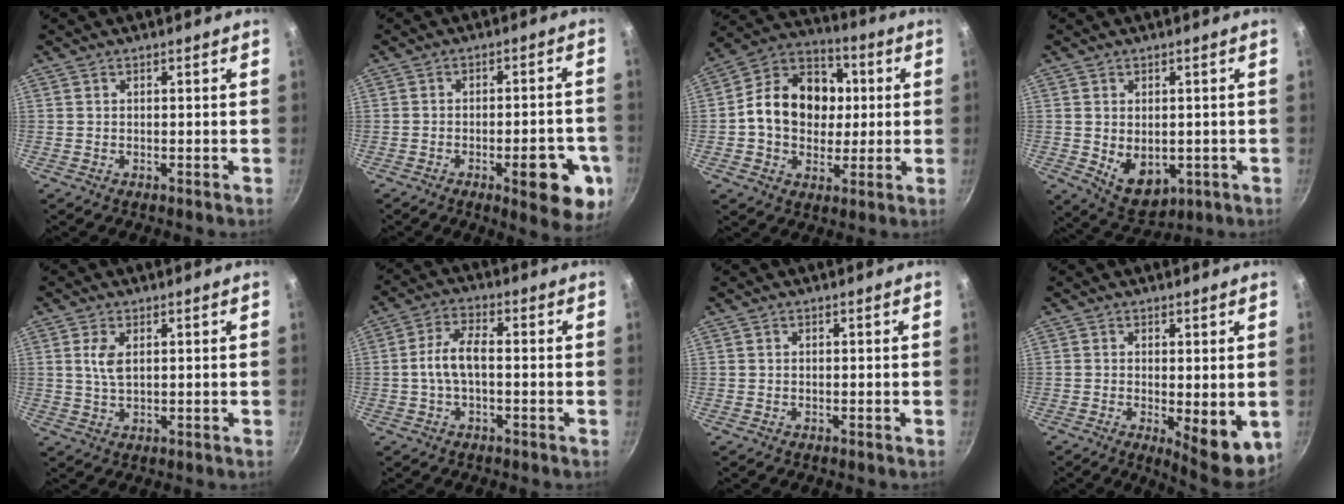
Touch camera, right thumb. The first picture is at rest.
{"total": 12.7, "force": [-4.8, 4.4, 10.9], "torque": [-0.104, 0.020, -0.058]}
{"total": 16.9, "force": [1.1, 13.3, 10.3], "torque": [-0.139, 0.022, 0.001]}
{"total": 8.1, "force": [-0.7, 5.6, 5.8], "torque": [-0.074, -0.013, 0.011]}
{"total": 3.9, "force": [1.1, 2.0, 3.2], "torque": [-0.063, -0.006, 0.023]}
{"total": 6.5, "force": [-0.5, 3.1, 5.8], "torque": [-0.117, 0.025, -0.016]}
{"total": 0.0}
{"total": 8.2, "force": [-1.0, 2.9, 7.5], "torque": [-0.087, -0.012, -0.004]}